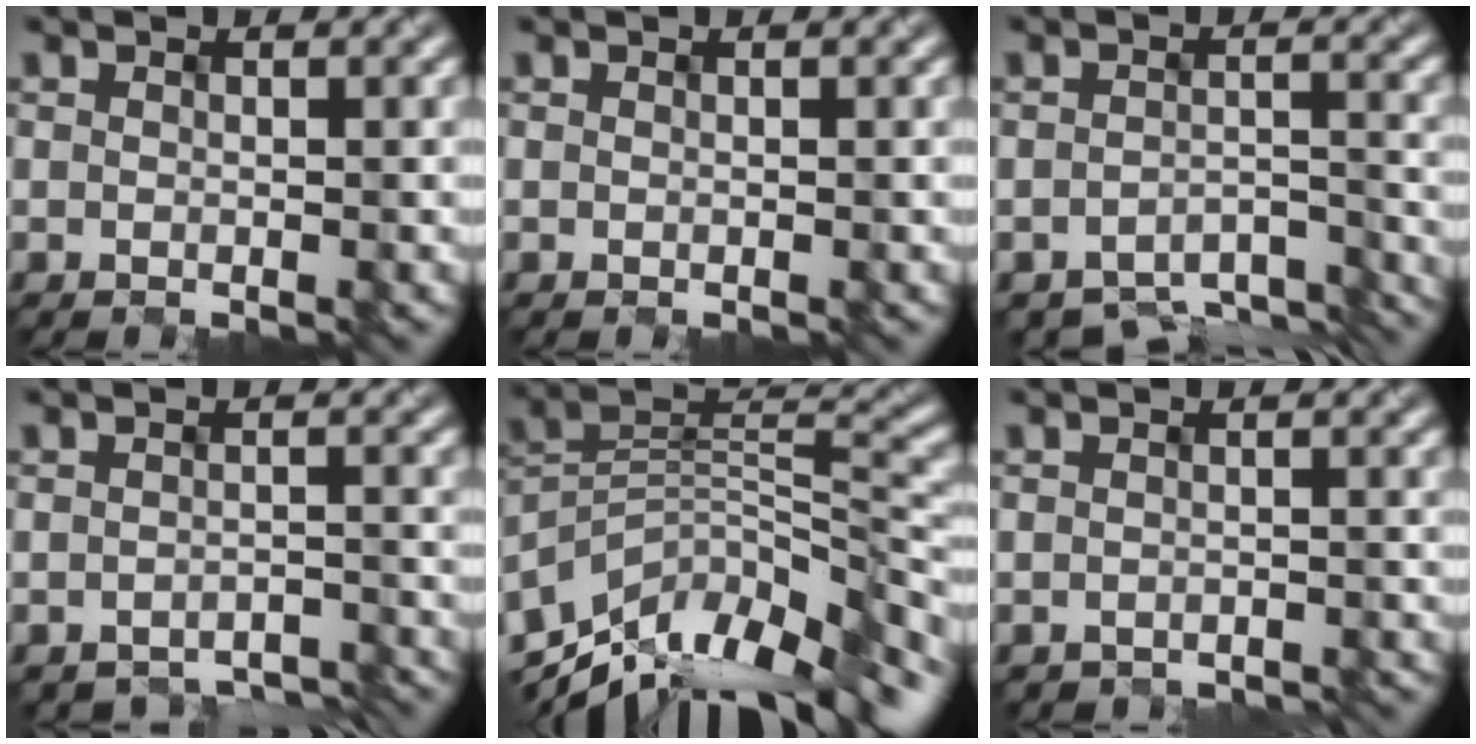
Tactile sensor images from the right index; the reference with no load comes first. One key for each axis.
{"total": 0.0}
{"total": 5.9, "fx": -5.5, "fy": 1.5, "fz": 1.6, "tx": -0.023, "ty": -0.022, "tz": -0.071}
{"total": 3.9, "fx": -3.8, "fy": 0.7, "fz": 0.0, "tx": -0.004, "ty": -0.006, "tz": -0.046}
{"total": 12.6, "fx": -9.2, "fy": 4.9, "fz": 7.1, "tx": -0.141, "ty": 0.024, "tz": -0.156}
{"total": 1.7, "fx": -1.6, "fy": 0.0, "fz": -0.5, "tx": 0.013, "ty": -0.004, "tz": -0.025}